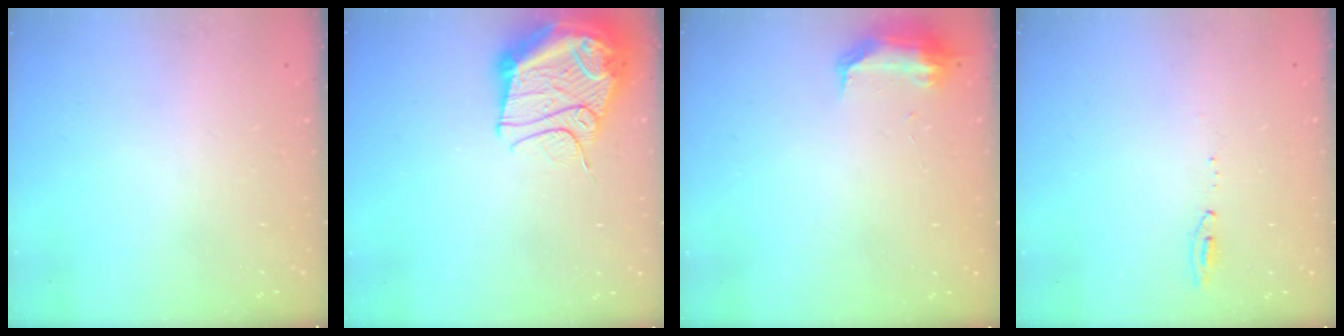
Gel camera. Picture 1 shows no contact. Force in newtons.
{"total": 17.5, "press": 17.4, "slide": 1.9}
{"total": 8.5, "press": 8.4, "slide": 0.9}
{"total": 6.0, "press": 5.8, "slide": 1.5}